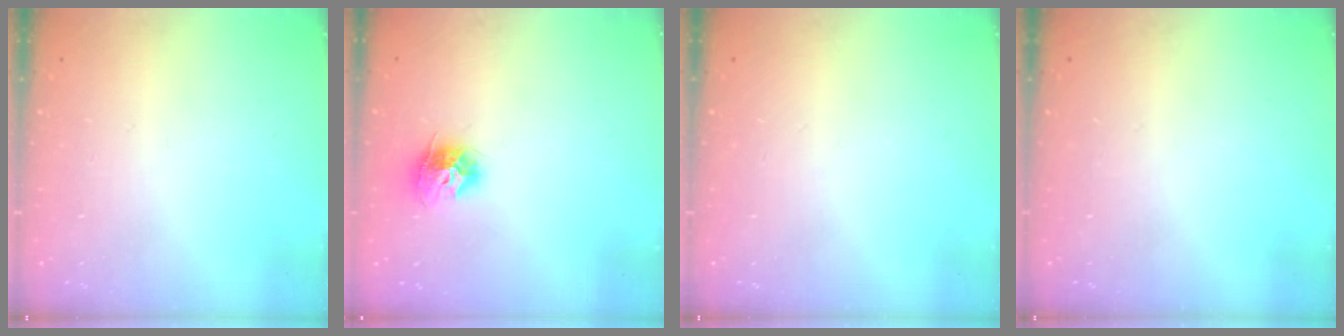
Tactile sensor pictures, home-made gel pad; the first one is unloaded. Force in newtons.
{"total": 9.9, "press": 9.9, "slide": 0.5}
{"total": 0.0}
{"total": 0.0}